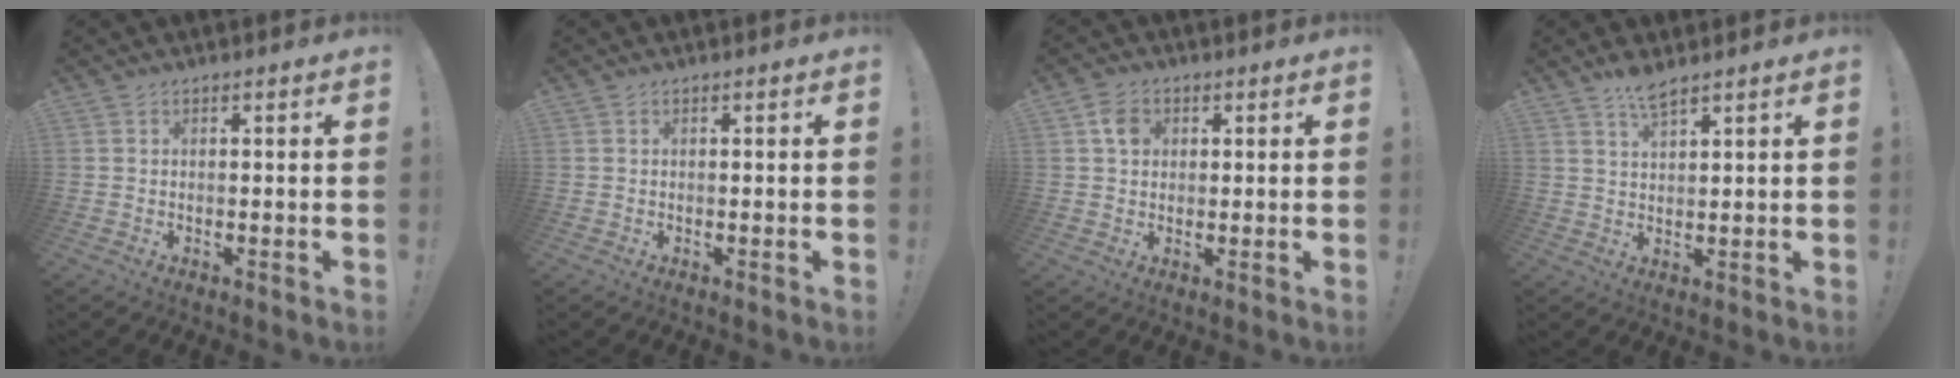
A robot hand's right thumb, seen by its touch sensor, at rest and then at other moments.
{"total": 0.0}
{"total": 4.9, "force": [1.6, 4.0, 2.3], "torque": [-0.029, 0.004, 0.028]}
{"total": 4.7, "force": [3.8, 0.8, 2.6], "torque": [-0.047, -0.022, 0.066]}